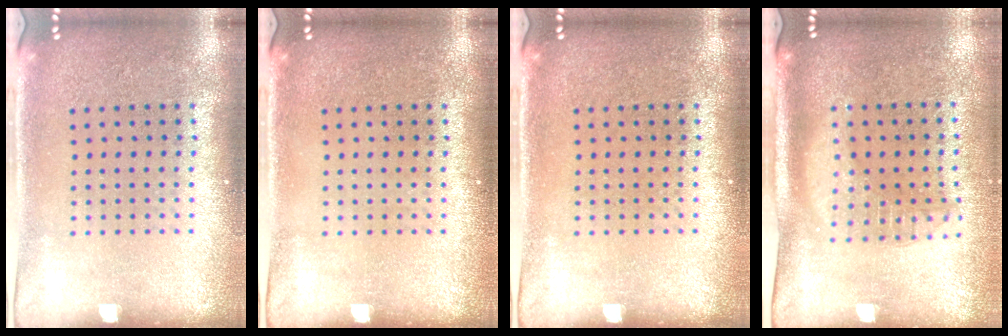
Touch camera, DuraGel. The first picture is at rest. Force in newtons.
{"total": 0.0}
{"total": 0.0}
{"total": 1.8, "press": 1.5, "slide": 1.0}